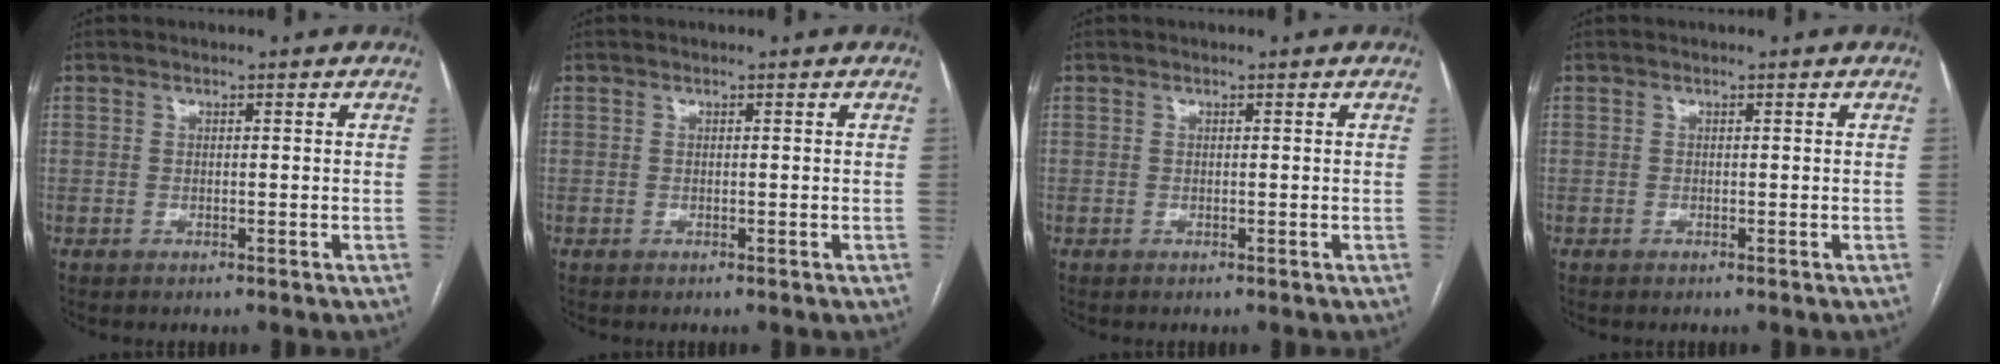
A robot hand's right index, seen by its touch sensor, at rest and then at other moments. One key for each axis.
{"total": 0.0}
{"total": 0.0}
{"total": 0.0}